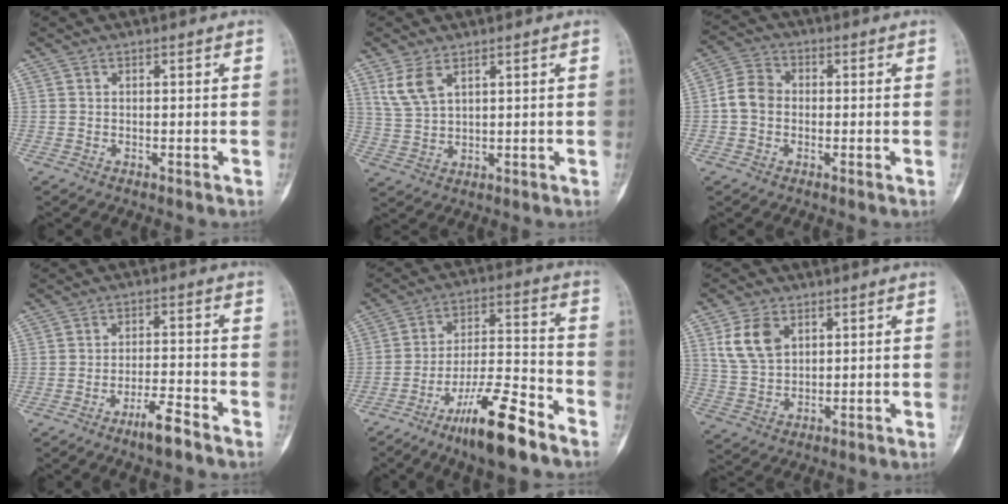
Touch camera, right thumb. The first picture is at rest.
{"total": 5.5, "force": [3.0, 2.7, 3.8], "torque": [-0.081, -0.008, 0.072]}
{"total": 5.8, "force": [-0.5, 4.8, 3.3], "torque": [-0.052, 0.018, -0.021]}
{"total": 5.5, "force": [-3.9, 1.0, 3.7], "torque": [-0.067, 0.026, -0.070]}
{"total": 14.8, "force": [-9.9, 2.9, 10.6], "torque": [-0.191, 0.068, -0.172]}
{"total": 8.3, "force": [3.3, 5.6, 5.1], "torque": [-0.086, -0.009, 0.072]}